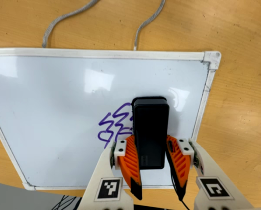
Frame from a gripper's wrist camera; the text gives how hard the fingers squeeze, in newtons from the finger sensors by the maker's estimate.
{"total": 13.8, "left": 14.0, "right": 13.5}